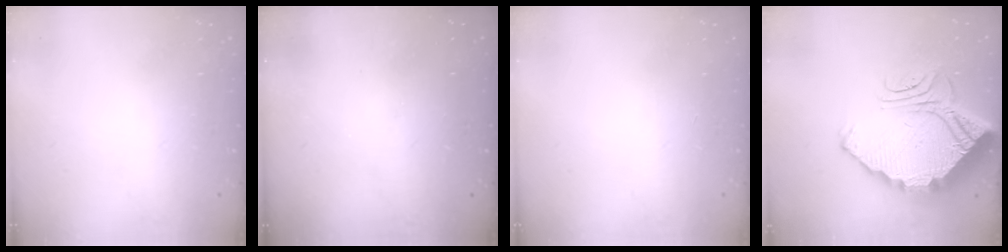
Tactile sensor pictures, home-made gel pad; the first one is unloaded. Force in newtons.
{"total": 3.3, "press": 3.3, "slide": 0.1}
{"total": 0.0}
{"total": 20.4, "press": 20.3, "slide": 1.8}